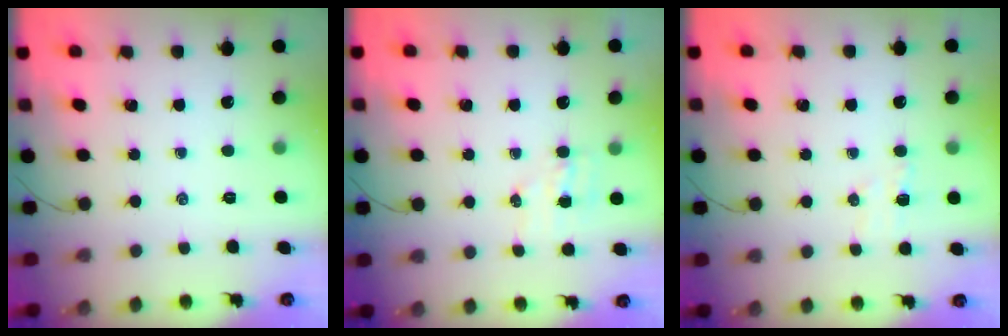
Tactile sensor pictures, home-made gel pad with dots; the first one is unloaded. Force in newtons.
{"total": 4.7, "press": 4.6, "slide": 1.0}
{"total": 4.8, "press": 4.6, "slide": 1.3}